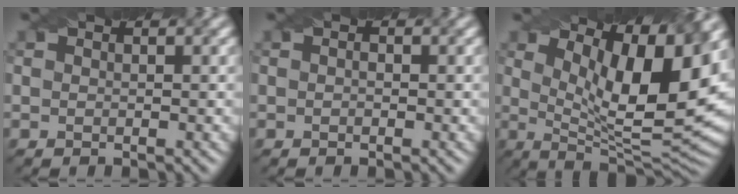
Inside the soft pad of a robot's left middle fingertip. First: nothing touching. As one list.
[{"total": 0.5, "force": [0.0, 0.3, 0.4], "torque": [-0.007, -0.002, -0.003]}, {"total": 12.6, "force": [4.5, 3.9, 11.1], "torque": [-0.154, -0.012, 0.078]}]